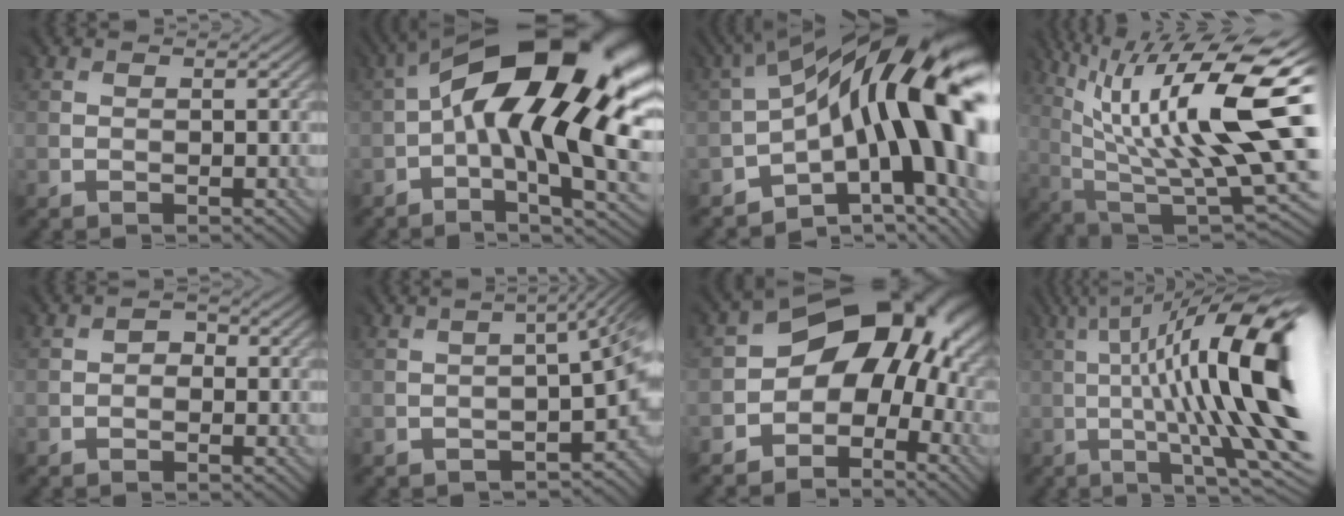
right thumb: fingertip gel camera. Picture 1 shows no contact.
{"total": 19.7, "force": [2.9, 7.5, 18.0], "torque": [-0.302, 0.021, 0.047]}
{"total": 18.1, "force": [0.0, 8.5, 16.0], "torque": [-0.220, 0.001, 0.001]}
{"total": 17.5, "force": [6.1, 4.2, 15.8], "torque": [-0.289, 0.015, 0.130]}
{"total": 1.4, "force": [-0.2, 1.3, 0.5], "torque": [-0.007, -0.003, -0.007]}
{"total": 6.7, "force": [-3.2, 2.0, 5.5], "torque": [-0.070, -0.021, -0.040]}
{"total": 11.5, "force": [-1.7, 8.6, 7.4], "torque": [-0.085, -0.001, -0.037]}
{"total": 18.6, "force": [1.3, 4.5, 18.0], "torque": [-0.255, 0.036, 0.027]}